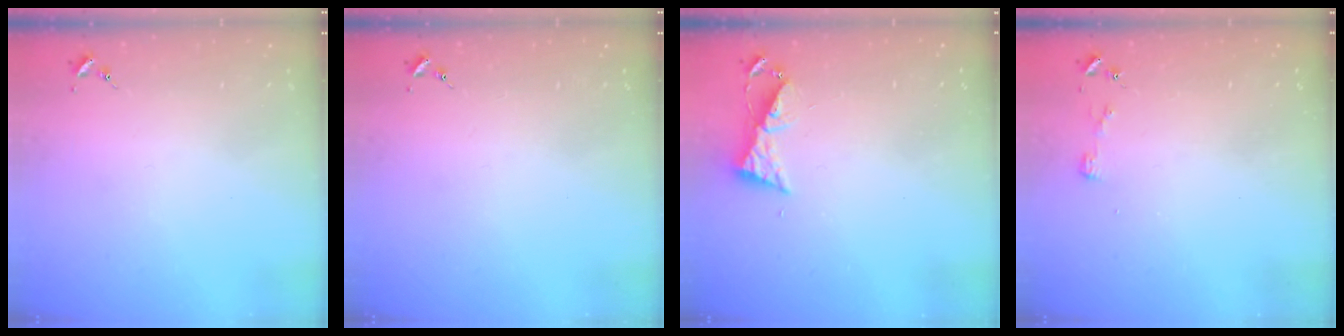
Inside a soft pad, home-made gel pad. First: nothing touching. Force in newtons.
{"total": 0.0}
{"total": 6.4, "press": 6.4, "slide": 0.6}
{"total": 3.3, "press": 3.3, "slide": 0.4}